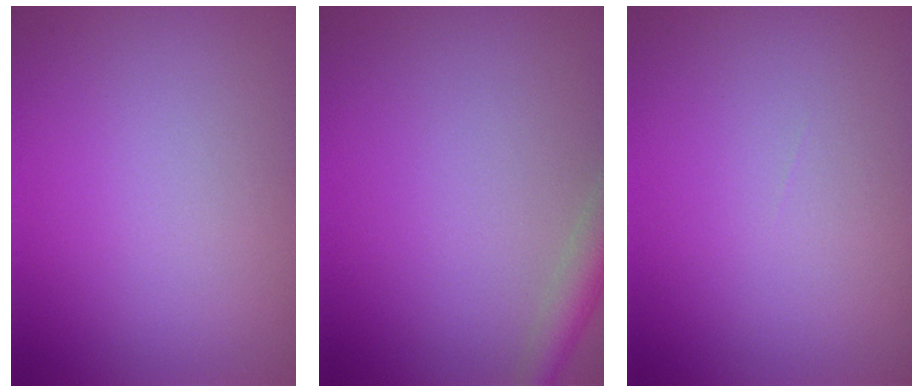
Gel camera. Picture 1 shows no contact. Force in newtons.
{"total": 2.9, "press": 2.9, "slide": 0.2}
{"total": 0.0}